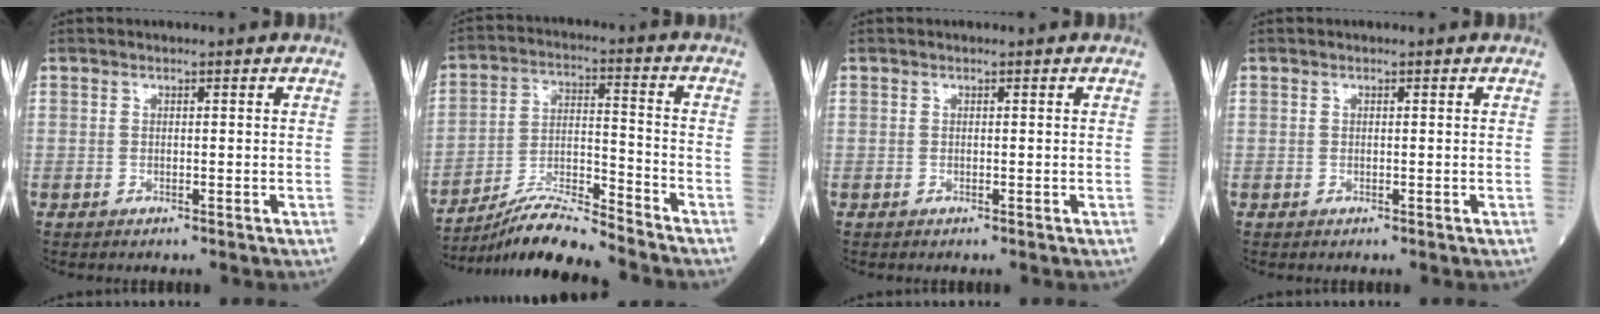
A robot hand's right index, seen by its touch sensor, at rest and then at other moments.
{"total": 10.7, "force": [-10.0, -0.8, 3.7], "torque": [-0.068, 0.002, -0.183]}
{"total": 0.0}
{"total": 0.0}